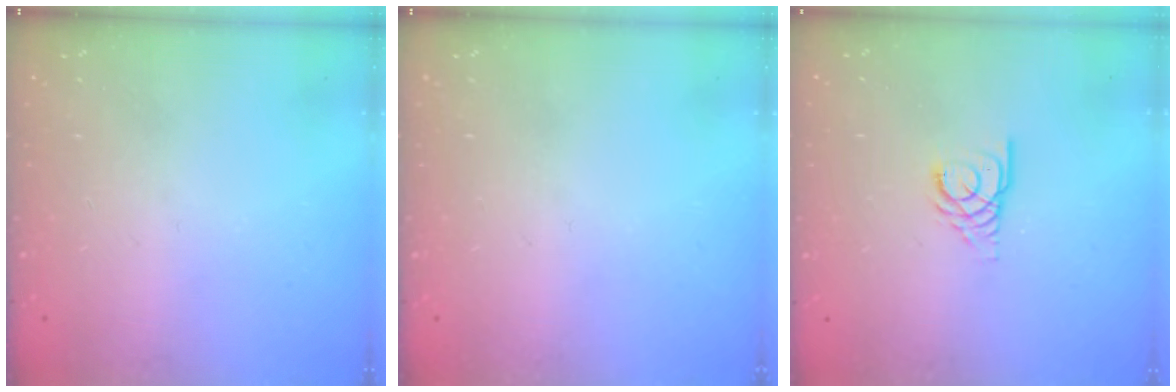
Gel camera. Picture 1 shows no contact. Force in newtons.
{"total": 0.0}
{"total": 4.1, "press": 4.1, "slide": 0.2}